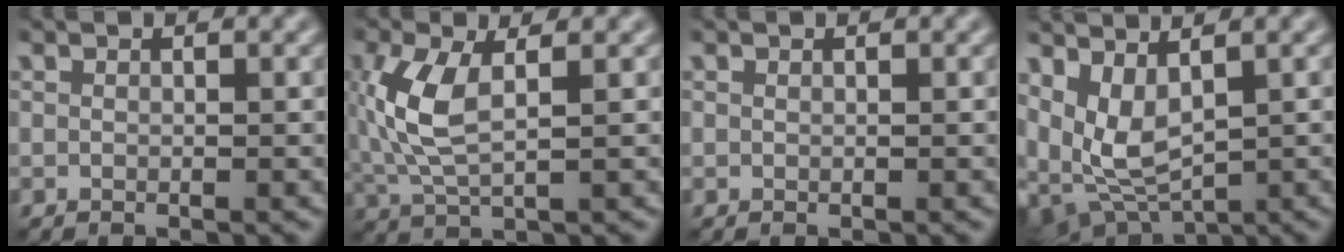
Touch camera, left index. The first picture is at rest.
{"total": 5.3, "force": [0.5, 2.2, 4.8], "torque": [-0.126, 0.003, 0.013]}
{"total": 0.0}
{"total": 5.0, "force": [0.6, 2.5, 4.3], "torque": [-0.110, -0.004, 0.019]}